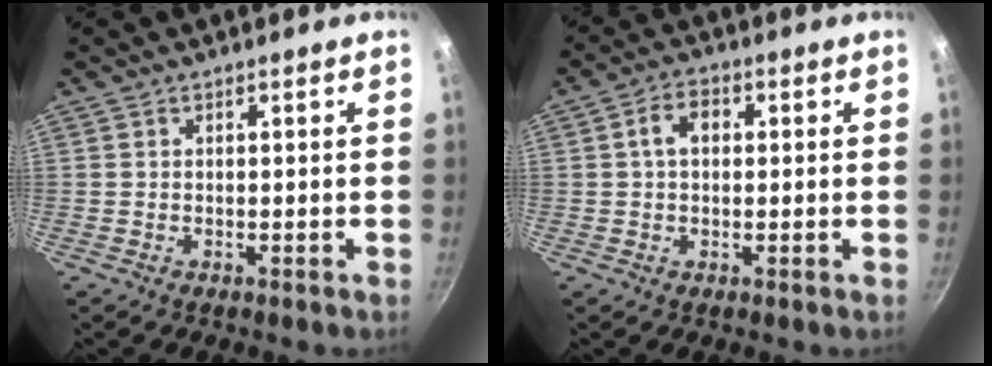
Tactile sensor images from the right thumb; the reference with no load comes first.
{"total": 5.0, "force": [0.7, 3.4, 3.5], "torque": [-0.046, 0.013, 0.006]}